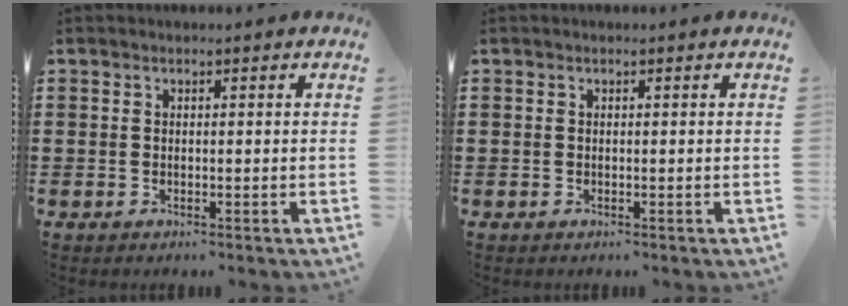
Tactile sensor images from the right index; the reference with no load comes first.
{"total": 0.0}